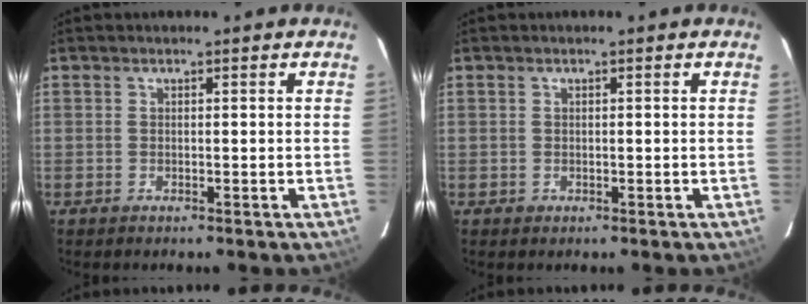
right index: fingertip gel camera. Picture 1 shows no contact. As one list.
[{"total": 0.6, "force": [-0.1, 0.6, 0.0], "torque": [0.002, 0.001, 0.000]}]